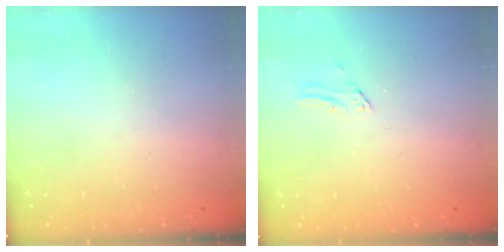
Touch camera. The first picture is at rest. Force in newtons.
{"total": 1.4, "press": 1.4, "slide": 0.1}